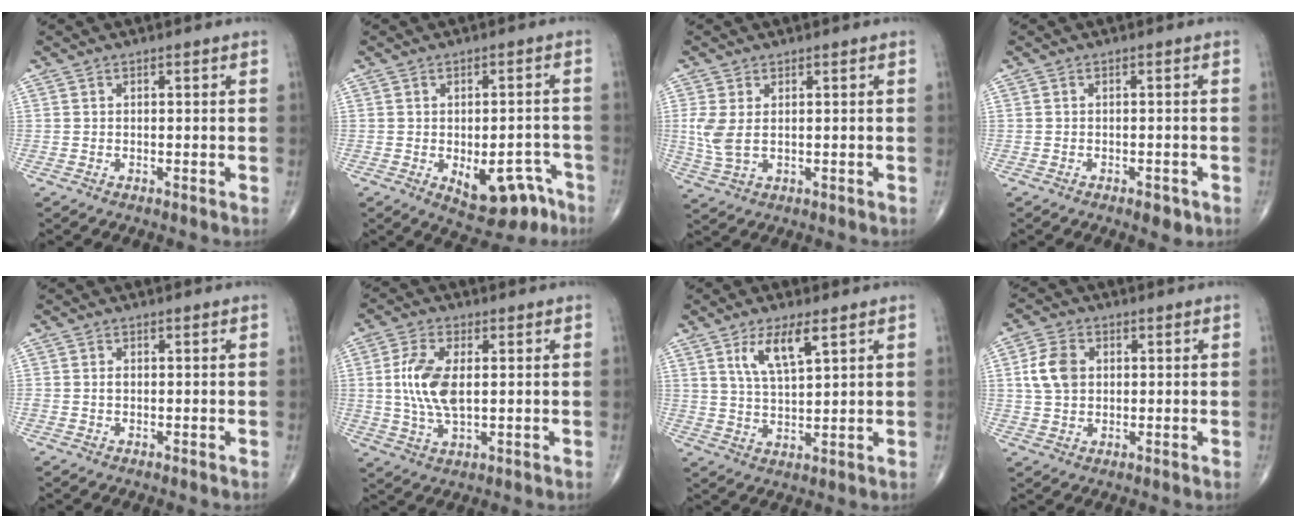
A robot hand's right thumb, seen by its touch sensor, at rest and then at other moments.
{"total": 10.6, "force": [-5.3, 5.6, 7.3], "torque": [-0.063, 0.033, -0.063]}
{"total": 5.5, "force": [0.4, 3.3, 4.4], "torque": [-0.103, -0.003, 0.015]}
{"total": 2.4, "force": [-1.4, 1.1, 1.6], "torque": [-0.016, 0.002, -0.016]}
{"total": 1.0, "force": [-0.1, 0.7, 0.7], "torque": [-0.012, 0.001, -0.001]}
{"total": 9.5, "force": [0.9, 4.6, 8.3], "torque": [-0.180, -0.004, 0.019]}
{"total": 9.8, "force": [4.1, 3.4, 8.3], "torque": [-0.148, -0.011, 0.080]}
{"total": 6.8, "force": [1.2, 5.0, 4.4], "torque": [-0.077, 0.001, 0.020]}